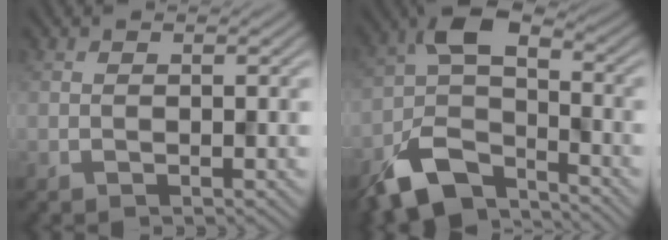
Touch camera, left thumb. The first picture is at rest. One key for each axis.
{"total": 11.7, "fx": -7.6, "fy": 5.2, "fz": 7.1, "tx": -0.135, "ty": -0.011, "tz": -0.155}